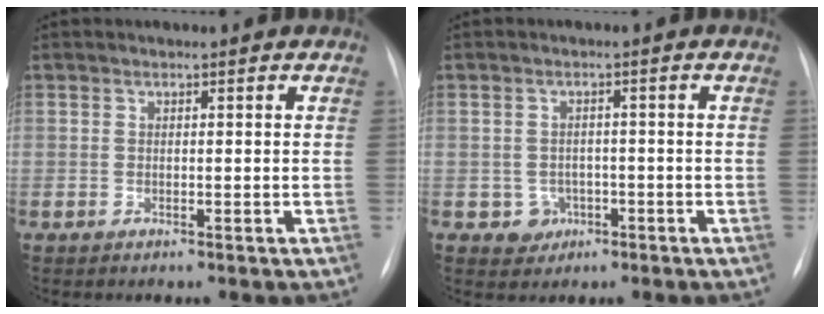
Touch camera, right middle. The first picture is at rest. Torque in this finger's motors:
{"motor_torque": [0.09, -0.28, -0.02, -0.01]}